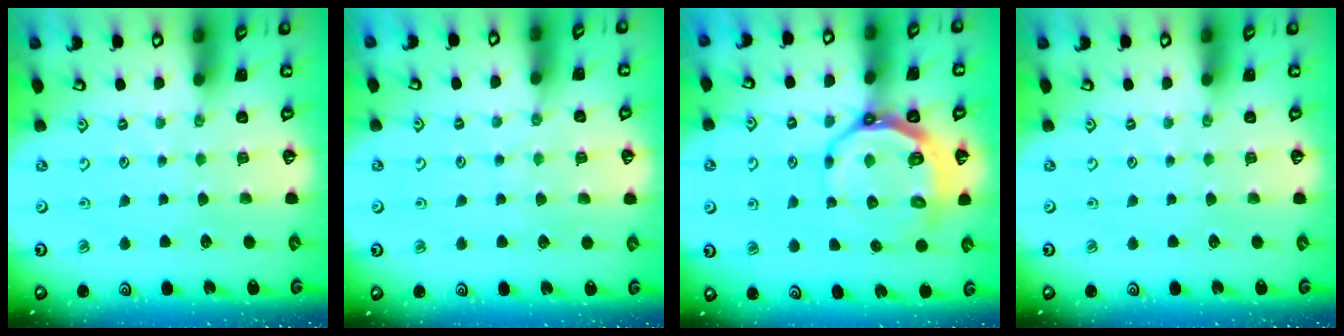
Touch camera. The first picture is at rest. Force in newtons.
{"total": 4.0, "press": 4.0, "slide": 0.2}
{"total": 9.7, "press": 8.9, "slide": 3.9}
{"total": 0.0}